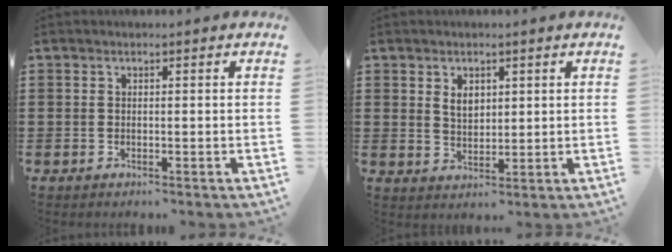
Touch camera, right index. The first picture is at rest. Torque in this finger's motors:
{"motor_torque": [0.25, -0.24, 0.08, 0.07]}